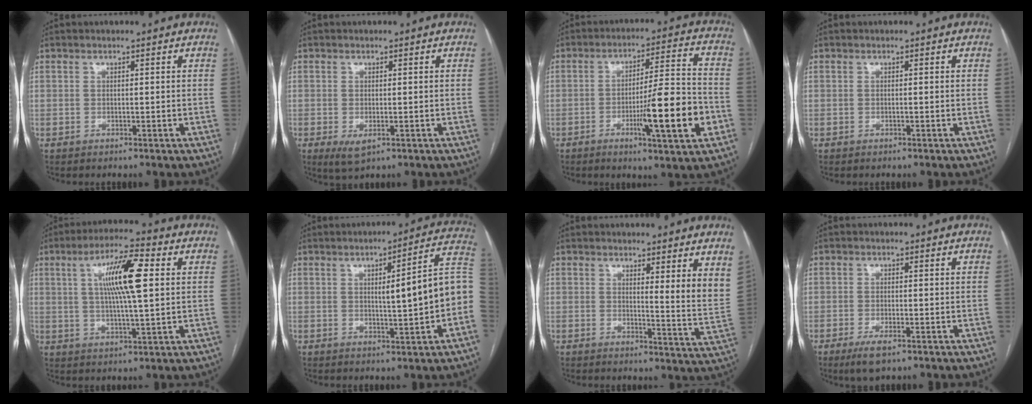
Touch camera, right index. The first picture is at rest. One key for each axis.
{"total": 3.0, "fx": -1.1, "fy": 1.2, "fz": 2.5, "tx": -0.042, "ty": -0.006, "tz": -0.008}
{"total": 13.7, "fx": -4.3, "fy": 0.8, "fz": 13.0, "tx": -0.201, "ty": -0.006, "tz": -0.066}
{"total": 0.0}
{"total": 11.1, "fx": 2.5, "fy": 1.2, "fz": 10.7, "tx": -0.194, "ty": 0.011, "tz": 0.042}
{"total": 11.5, "fx": -0.7, "fy": 0.9, "fz": 11.5, "tx": -0.140, "ty": 0.024, "tz": -0.010}
{"total": 6.1, "fx": 4.1, "fy": 0.2, "fz": 4.6, "tx": -0.056, "ty": -0.034, "tz": 0.039}
{"total": 4.0, "fx": -2.5, "fy": 1.0, "fz": 3.0, "tx": -0.063, "ty": -0.008, "tz": -0.039}